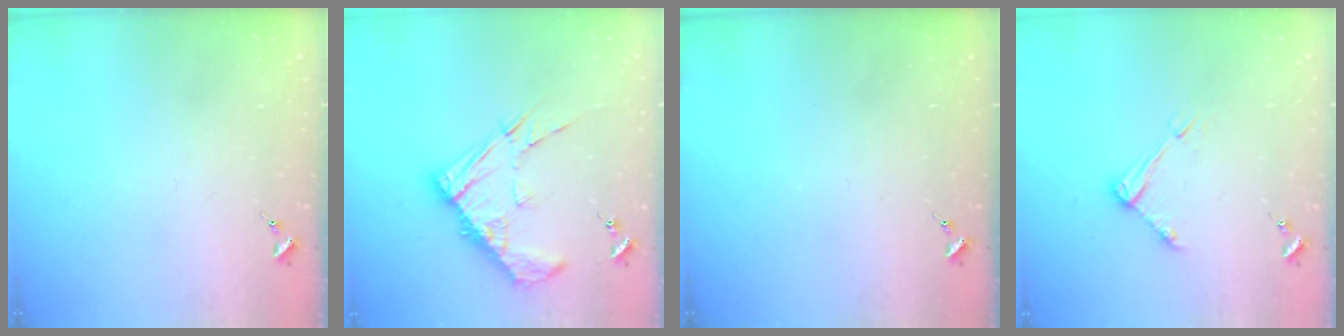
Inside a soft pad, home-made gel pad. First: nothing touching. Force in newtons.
{"total": 13.3, "press": 13.2, "slide": 1.2}
{"total": 0.0}
{"total": 6.5, "press": 6.4, "slide": 0.5}